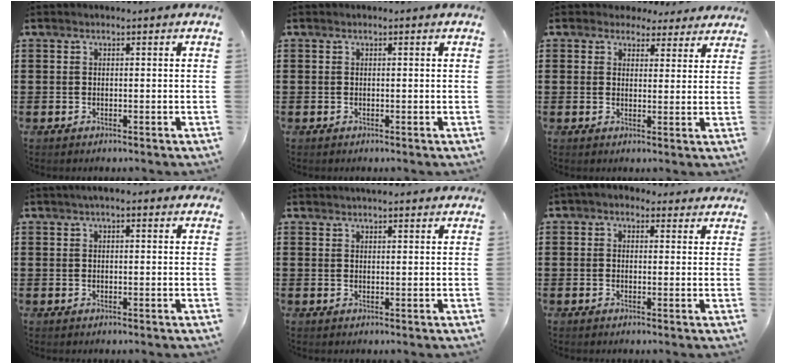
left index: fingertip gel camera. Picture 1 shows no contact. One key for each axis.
{"total": 0.0}
{"total": 3.5, "fx": 3.0, "fy": 1.7, "fz": 0.5, "tx": -0.015, "ty": -0.002, "tz": 0.056}
{"total": 2.0, "fx": 1.3, "fy": 0.6, "fz": 1.4, "tx": -0.030, "ty": 0.007, "tz": 0.023}
{"total": 2.5, "fx": 2.4, "fy": 0.6, "fz": 0.6, "tx": -0.017, "ty": 0.002, "tz": 0.045}
{"total": 2.5, "fx": 1.8, "fy": 1.6, "fz": 0.8, "tx": -0.024, "ty": 0.004, "tz": 0.032}